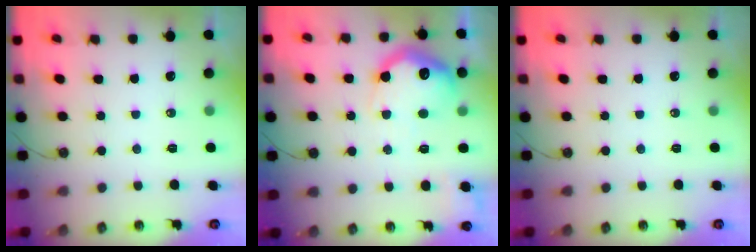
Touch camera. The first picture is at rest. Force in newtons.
{"total": 20.9, "press": 20.9, "slide": 1.4}
{"total": 0.0}